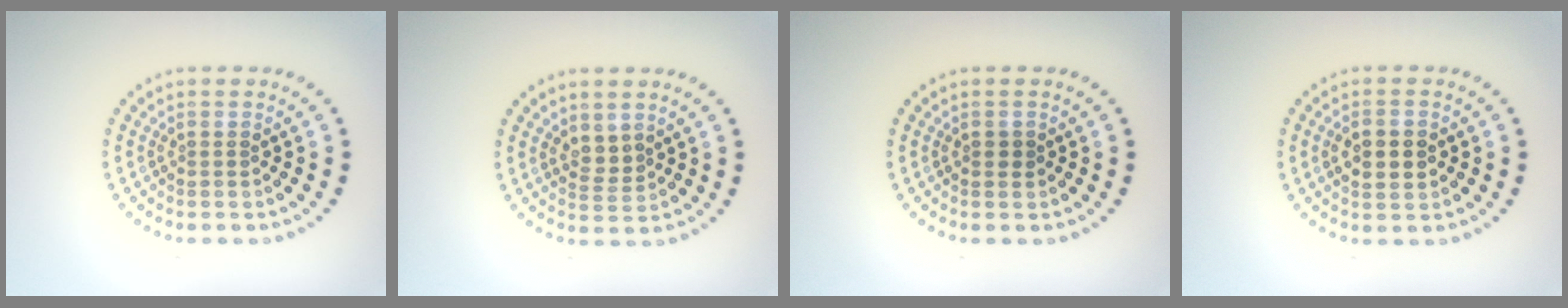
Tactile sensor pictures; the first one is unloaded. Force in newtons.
{"total": 1.7, "press": 1.4, "slide": 1.0}
{"total": 0.7, "press": 0.7, "slide": 0.1}
{"total": 3.2, "press": 3.2, "slide": 0.2}